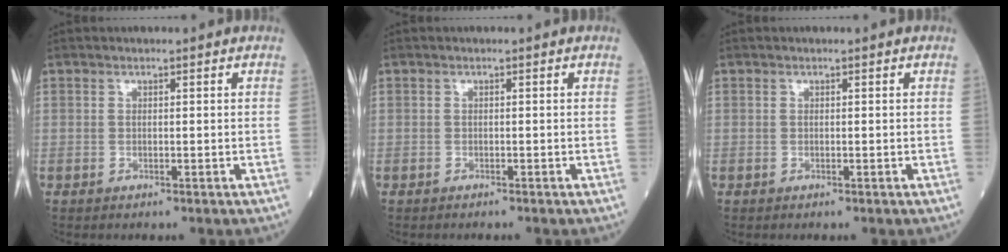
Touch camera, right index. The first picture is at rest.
{"total": 0.5, "force": [-0.5, 0.1, 0.0], "torque": [-0.004, -0.001, -0.012]}
{"total": 0.0}